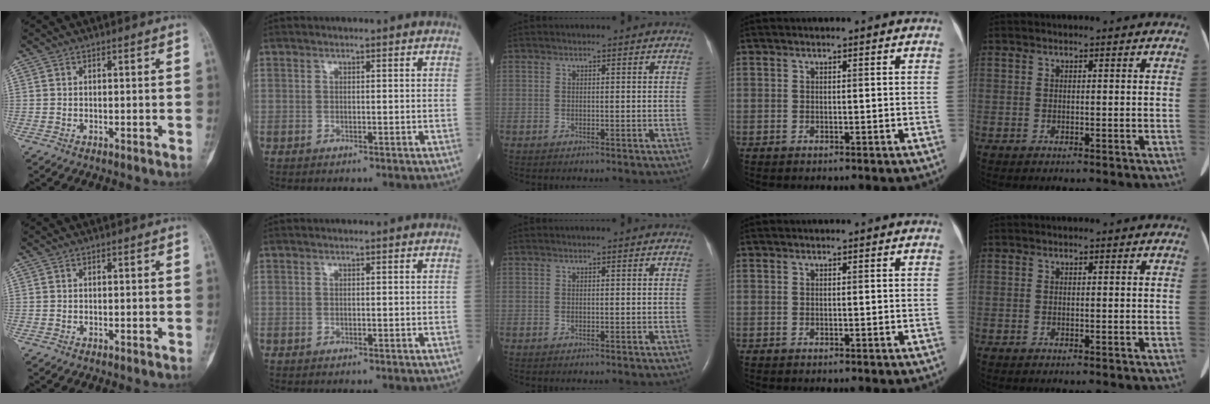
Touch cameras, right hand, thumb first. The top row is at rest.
{}